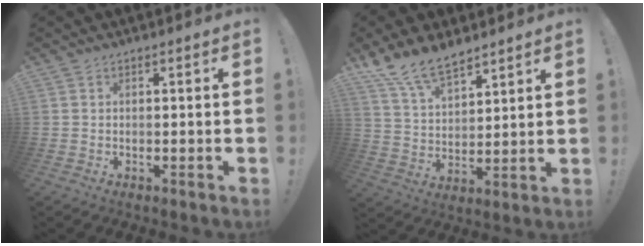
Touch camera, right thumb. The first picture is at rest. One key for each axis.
{"total": 12.1, "fx": 9.9, "fy": 5.0, "fz": 4.9, "tx": -0.102, "ty": -0.061, "tz": 0.189}